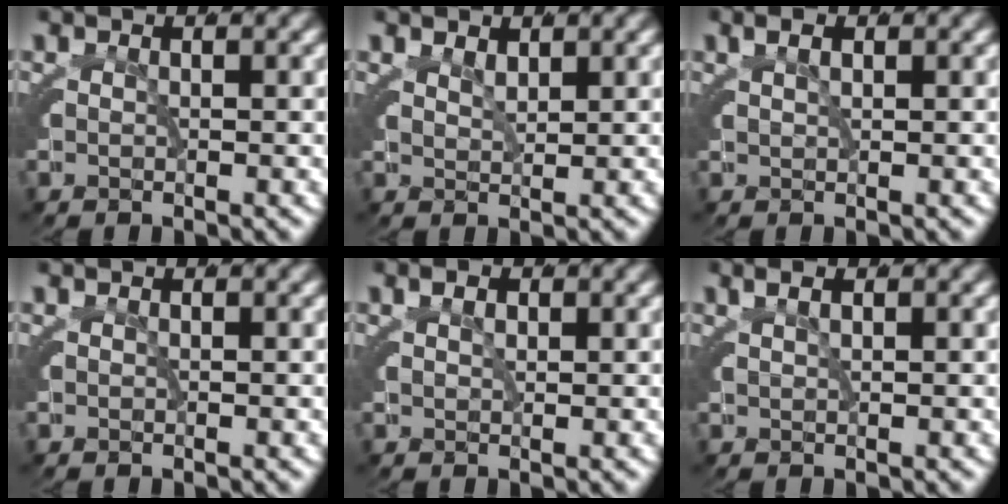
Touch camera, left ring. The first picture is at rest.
{"total": 0.7, "force": [0.7, 0.1, -0.2], "torque": [0.000, -0.004, 0.013]}
{"total": 0.7, "force": [0.5, 0.3, 0.4], "torque": [-0.006, 0.001, 0.009]}
{"total": 0.0}
{"total": 0.5, "force": [0.2, 0.4, 0.2], "torque": [-0.001, -0.003, 0.005]}
{"total": 0.7, "force": [0.5, 0.1, 0.4], "torque": [-0.006, 0.003, 0.009]}